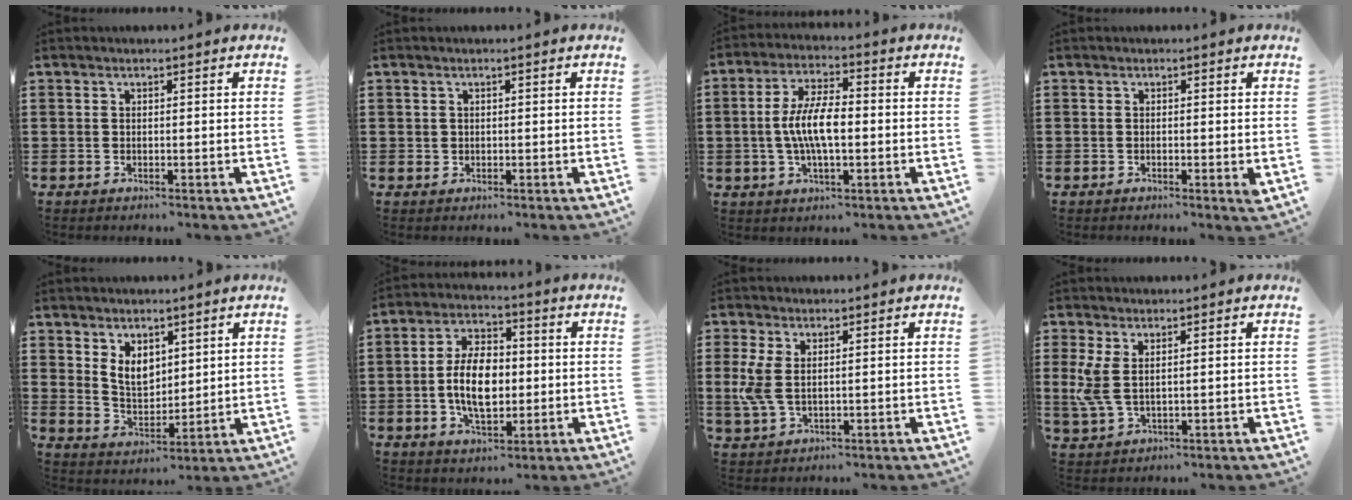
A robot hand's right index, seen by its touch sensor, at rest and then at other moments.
{"total": 0.7, "force": [0.2, 0.6, 0.1], "torque": [-0.004, 0.004, 0.003]}
{"total": 8.1, "force": [-0.7, 2.9, 7.5], "torque": [-0.168, -0.005, -0.022]}
{"total": 0.9, "force": [-0.2, 0.2, 0.8], "torque": [-0.015, -0.002, -0.003]}
{"total": 5.4, "force": [2.6, 3.8, 2.9], "torque": [-0.062, 0.003, 0.048]}
{"total": 9.3, "force": [-0.5, 5.2, 7.7], "torque": [-0.152, 0.002, -0.018]}
{"total": 4.9, "force": [0.8, 2.4, 4.2], "torque": [-0.104, -0.002, 0.010]}
{"total": 4.1, "force": [1.0, 1.8, 3.5], "torque": [-0.094, -0.005, 0.013]}